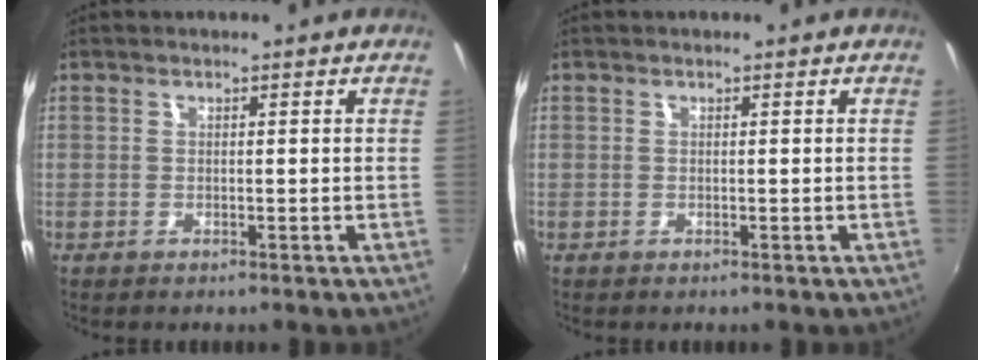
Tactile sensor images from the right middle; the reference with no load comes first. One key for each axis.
{"total": 0.0}